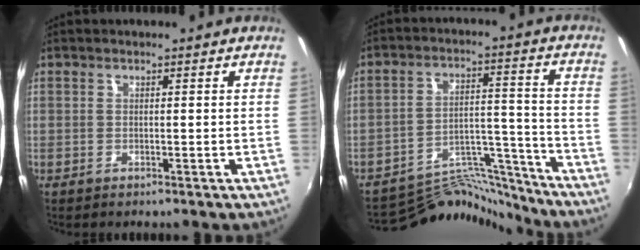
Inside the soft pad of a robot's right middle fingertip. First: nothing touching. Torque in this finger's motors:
{"motor_torque": [-1.02, -0.99, -0.15, -0.11]}